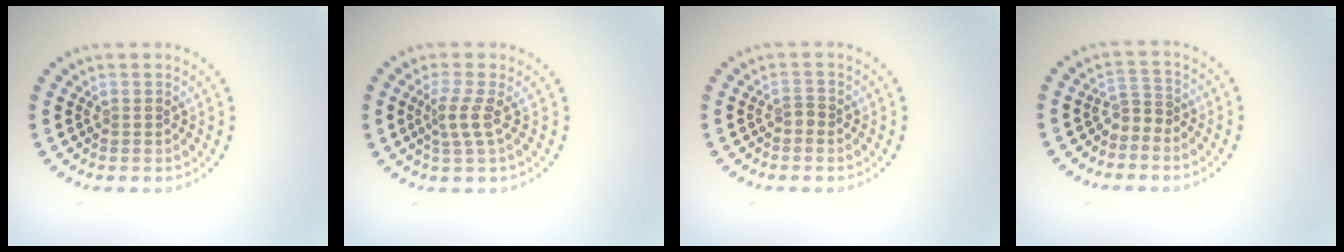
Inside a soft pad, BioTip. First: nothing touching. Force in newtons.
{"total": 2.1, "press": 1.4, "slide": 1.5}
{"total": 0.9, "press": 0.5, "slide": 0.7}
{"total": 1.6, "press": 1.1, "slide": 1.2}